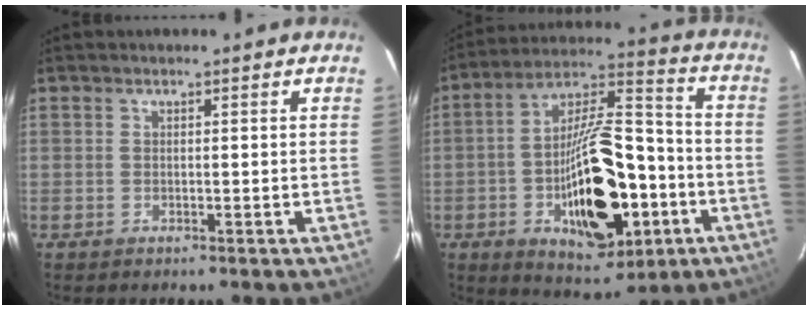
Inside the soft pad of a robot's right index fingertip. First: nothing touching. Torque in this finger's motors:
{"motor_torque": [2.01, -0.14, 1.06, 0.21]}